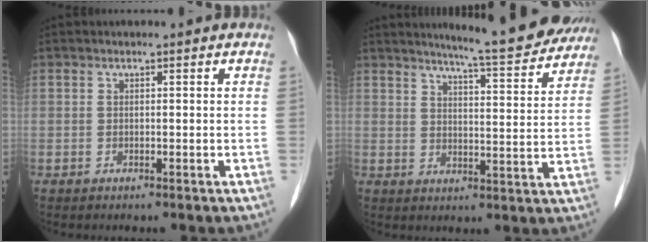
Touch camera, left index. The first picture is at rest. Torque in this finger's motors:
{"motor_torque": [0.72, -0.83, 0.14, 0.02]}